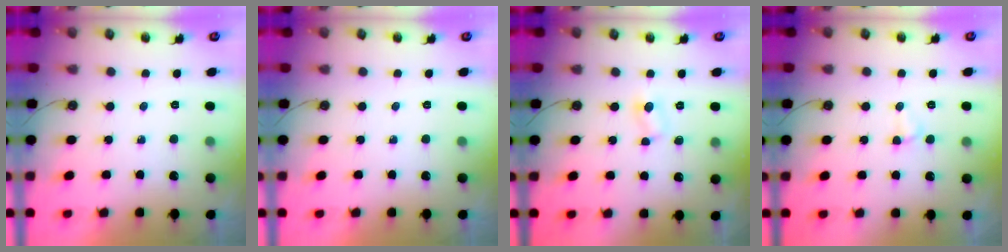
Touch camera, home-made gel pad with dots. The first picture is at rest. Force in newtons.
{"total": 0.0}
{"total": 2.5, "press": 2.5, "slide": 0.3}
{"total": 4.2, "press": 2.3, "slide": 3.5}